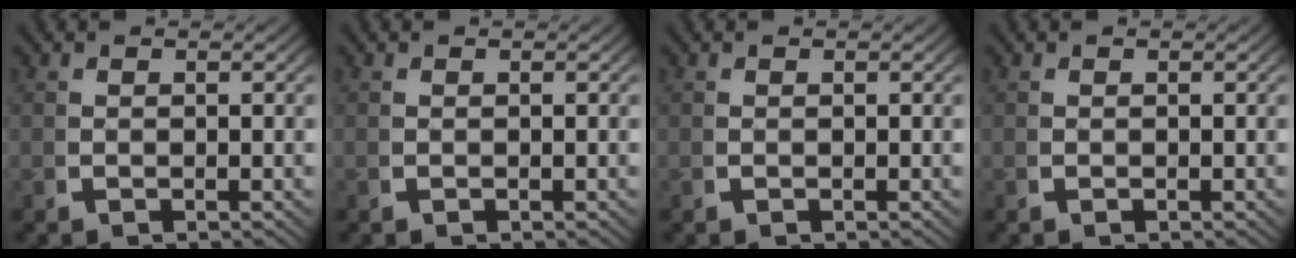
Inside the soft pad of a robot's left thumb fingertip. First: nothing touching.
{"total": 0.0}
{"total": 0.0}
{"total": 0.0}